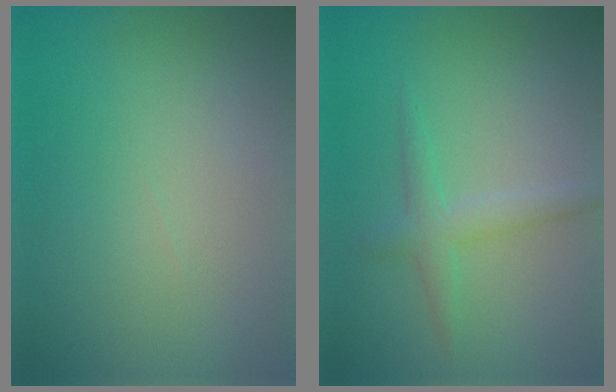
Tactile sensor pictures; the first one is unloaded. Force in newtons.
{"total": 2.3, "press": 2.3, "slide": 0.1}